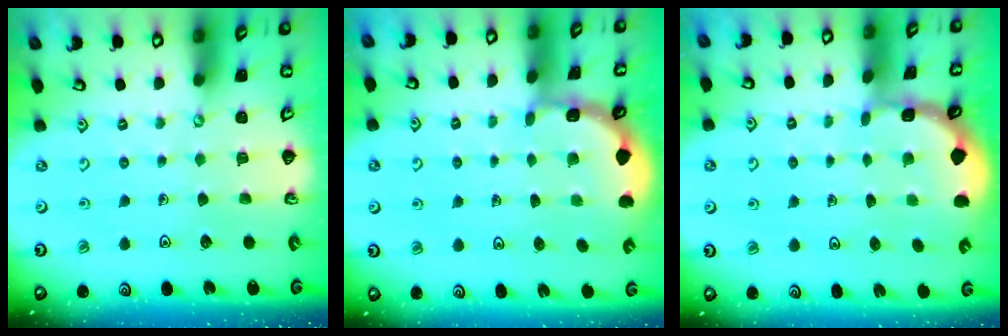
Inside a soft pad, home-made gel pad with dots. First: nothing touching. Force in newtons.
{"total": 1.9, "press": 1.9, "slide": 0.2}
{"total": 1.6, "press": 1.5, "slide": 0.2}